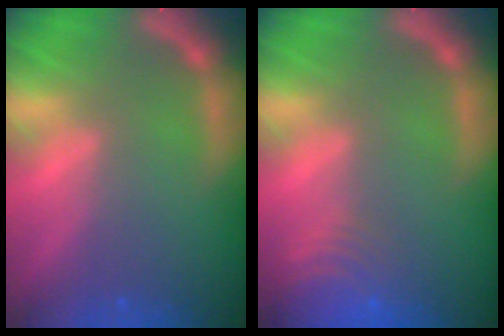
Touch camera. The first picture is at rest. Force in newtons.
{"total": 7.0}